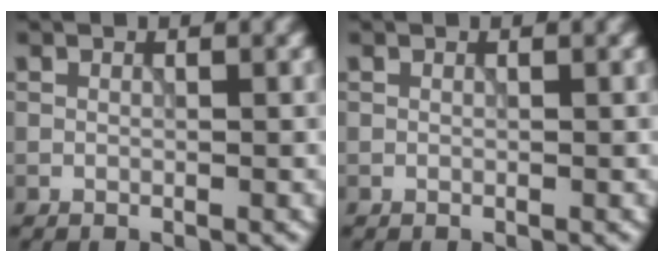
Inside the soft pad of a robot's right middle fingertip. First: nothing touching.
{"total": 0.0}